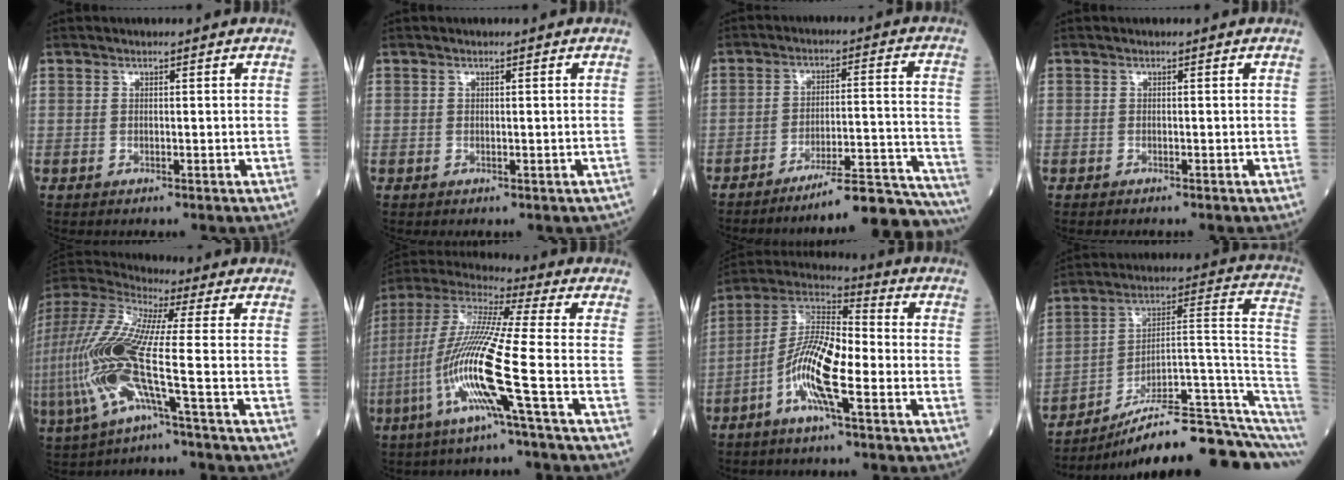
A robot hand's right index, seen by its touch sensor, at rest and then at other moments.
{"total": 0.6, "force": [-0.2, 0.5, 0.2], "torque": [0.001, 0.005, 0.001]}
{"total": 17.4, "force": [-16.6, -0.8, 5.1], "torque": [-0.025, 0.026, -0.229]}
{"total": 0.8, "force": [-0.7, 0.1, 0.3], "torque": [-0.004, -0.001, -0.011]}
{"total": 15.9, "force": [-3.6, 1.2, 15.4], "torque": [-0.353, -0.002, -0.082]}
{"total": 15.1, "force": [-5.1, -1.3, 14.2], "torque": [-0.300, -0.012, -0.110]}
{"total": 11.7, "force": [-3.9, 2.1, 10.9], "torque": [-0.218, 0.008, -0.081]}
{"total": 20.2, "force": [-15.5, 1.3, 12.9], "torque": [-0.116, 0.060, -0.234]}